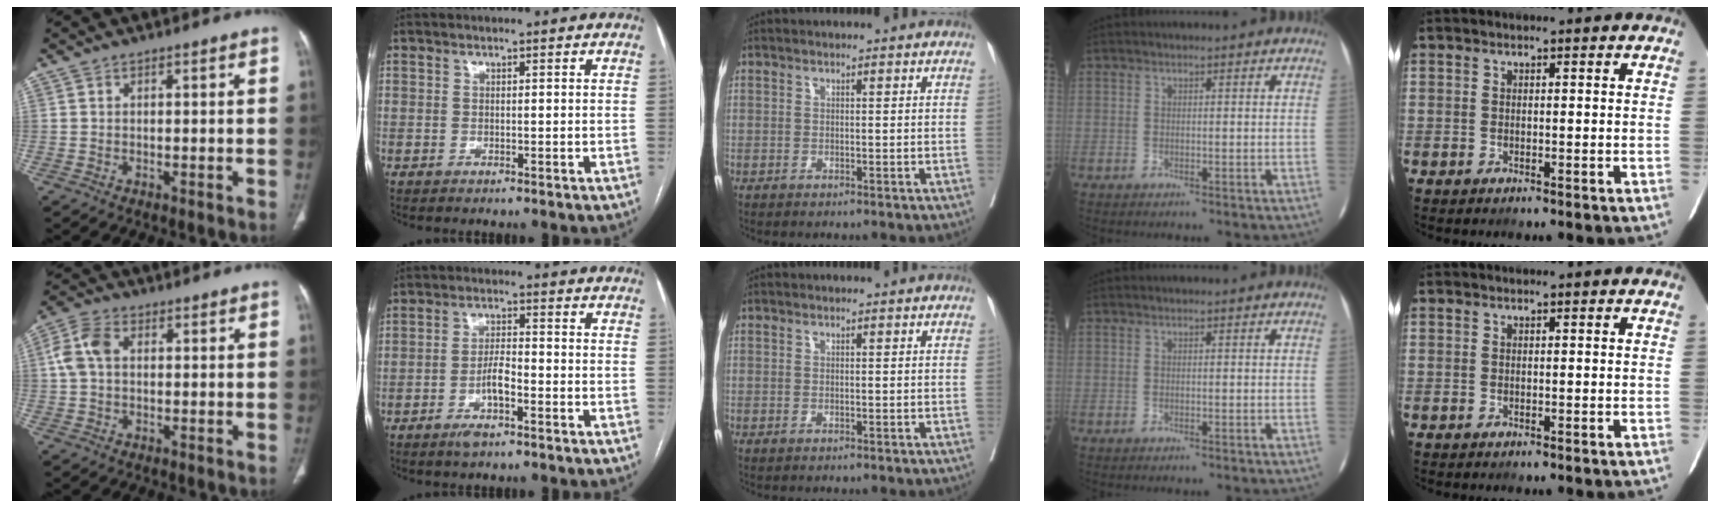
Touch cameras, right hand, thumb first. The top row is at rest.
{"thumb": {"total": 6.1, "force": [0.9, 4.0, 4.5], "torque": [-0.100, 0.021, 0.013]}, "index": {"total": 4.8, "force": [-2.2, 1.1, 4.1], "torque": [-0.084, 0.003, -0.041]}}